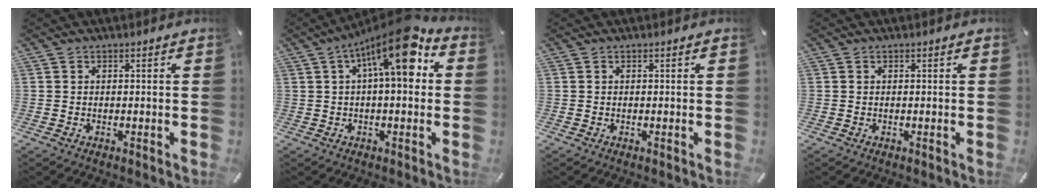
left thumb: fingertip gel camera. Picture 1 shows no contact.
{"total": 14.6, "force": [4.8, 4.5, 13.1], "torque": [-0.197, -0.029, 0.071]}
{"total": 0.0}
{"total": 0.0}